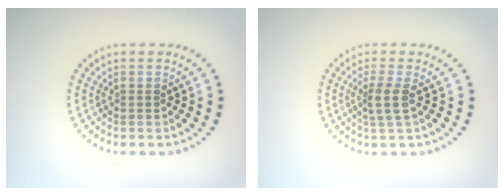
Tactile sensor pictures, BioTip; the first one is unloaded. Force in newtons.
{"total": 1.8, "press": 1.5, "slide": 1.1}